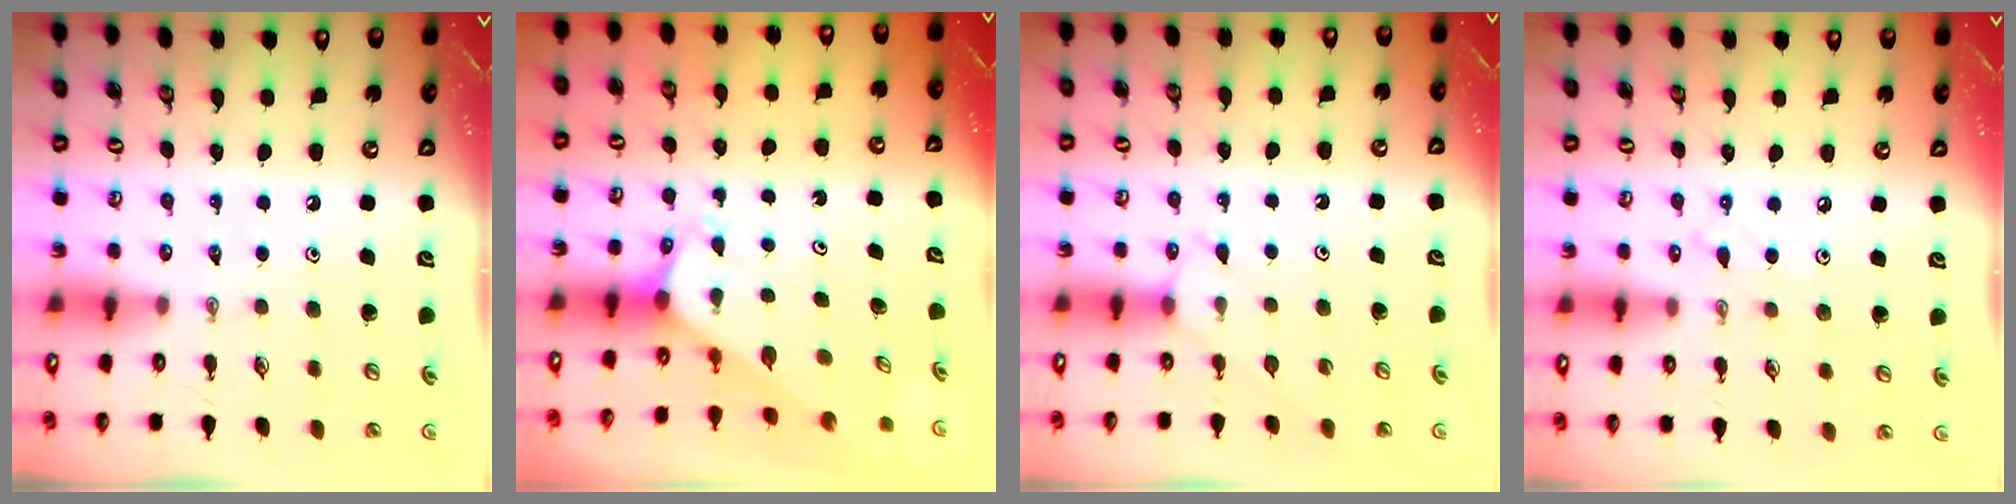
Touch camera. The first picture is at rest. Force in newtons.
{"total": 1.8, "press": 1.8, "slide": 0.1}
{"total": 6.0, "press": 6.0, "slide": 0.7}
{"total": 7.0, "press": 7.0, "slide": 0.4}